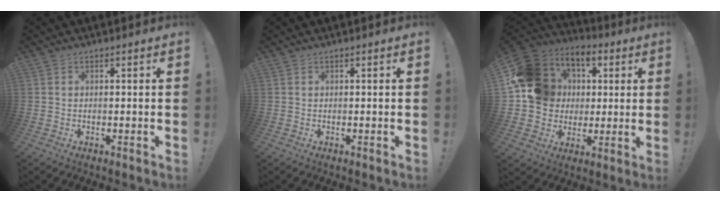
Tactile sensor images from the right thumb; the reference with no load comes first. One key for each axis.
{"total": 0.0}
{"total": 17.3, "fx": 2.6, "fy": 15.8, "fz": 6.4, "tx": -0.103, "ty": -0.008, "tz": 0.078}